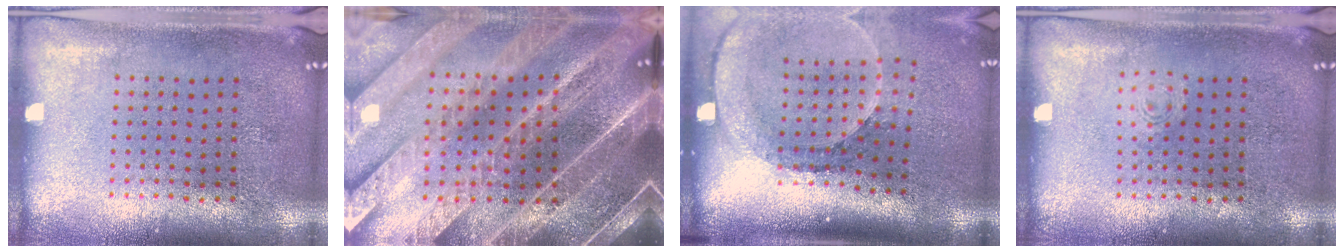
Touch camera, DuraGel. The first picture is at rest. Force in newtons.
{"total": 5.5, "press": 4.7, "slide": 2.9}
{"total": 2.6, "press": 1.8, "slide": 1.9}
{"total": 0.6, "press": 0.6, "slide": 0.1}